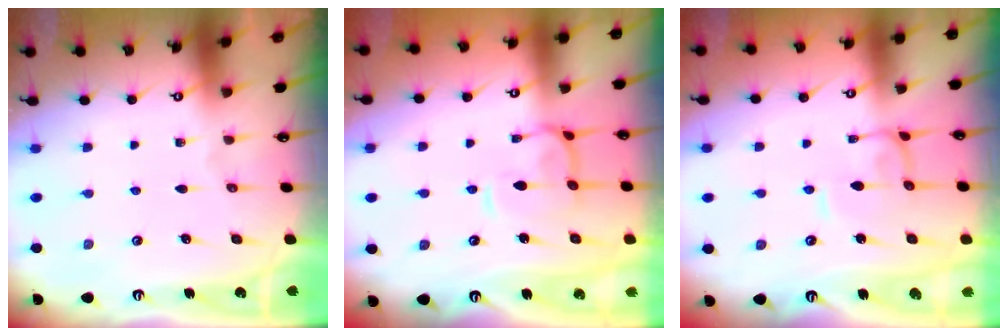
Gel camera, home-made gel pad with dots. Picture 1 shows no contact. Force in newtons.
{"total": 3.5, "press": 3.4, "slide": 0.9}
{"total": 0.9, "press": 0.8, "slide": 0.4}